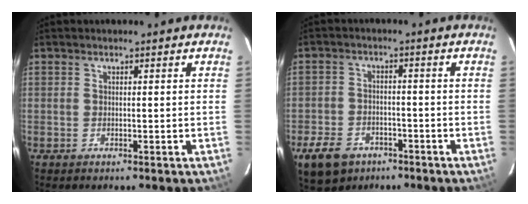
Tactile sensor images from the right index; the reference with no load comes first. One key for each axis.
{"total": 10.4, "fx": -6.2, "fy": 7.1, "fz": 4.5, "tx": -0.126, "ty": 0.002, "tz": -0.094}